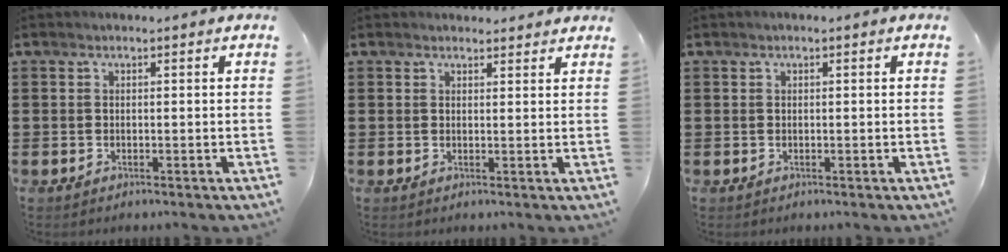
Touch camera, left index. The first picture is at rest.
{"total": 1.5, "force": [1.5, 0.3, 0.1], "torque": [-0.004, 0.003, 0.030]}
{"total": 0.0}